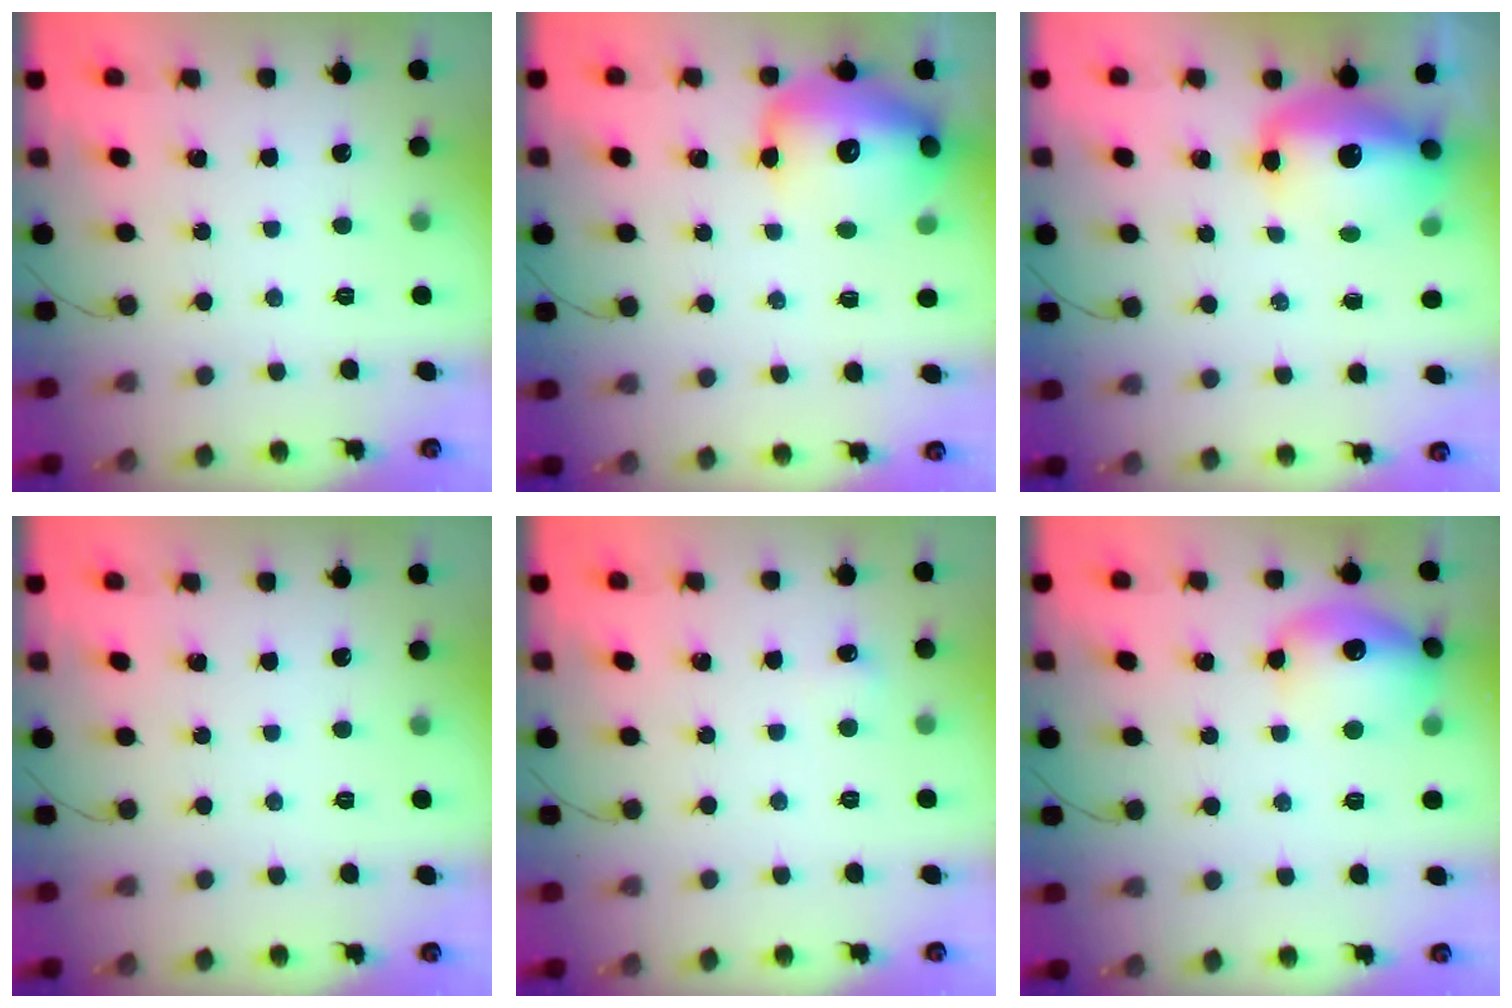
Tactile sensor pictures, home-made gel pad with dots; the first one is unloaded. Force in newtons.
{"total": 18.0, "press": 17.8, "slide": 2.6}
{"total": 12.3, "press": 11.8, "slide": 3.4}
{"total": 0.0}
{"total": 4.2, "press": 3.9, "slide": 1.3}
{"total": 16.2, "press": 16.2, "slide": 1.5}